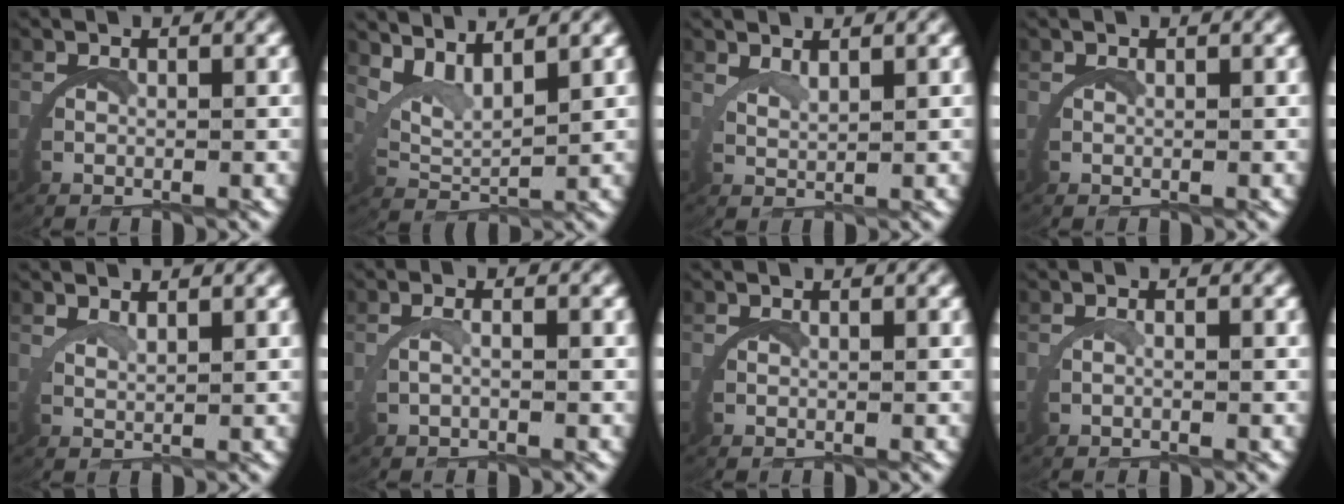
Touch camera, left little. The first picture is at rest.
{"total": 4.6, "force": [3.3, 2.0, 2.5], "torque": [-0.070, -0.002, 0.054]}
{"total": 2.3, "force": [2.1, -0.8, 0.2], "torque": [-0.013, -0.003, 0.042]}
{"total": 0.0}
{"total": 2.1, "force": [1.8, -1.0, 0.1], "torque": [-0.008, -0.002, 0.036]}
{"total": 1.3, "force": [-0.6, -0.1, 1.1], "torque": [-0.031, -0.002, -0.006]}
{"total": 0.0}
{"total": 0.7, "force": [-0.6, -0.3, 0.4], "torque": [-0.014, -0.002, -0.006]}